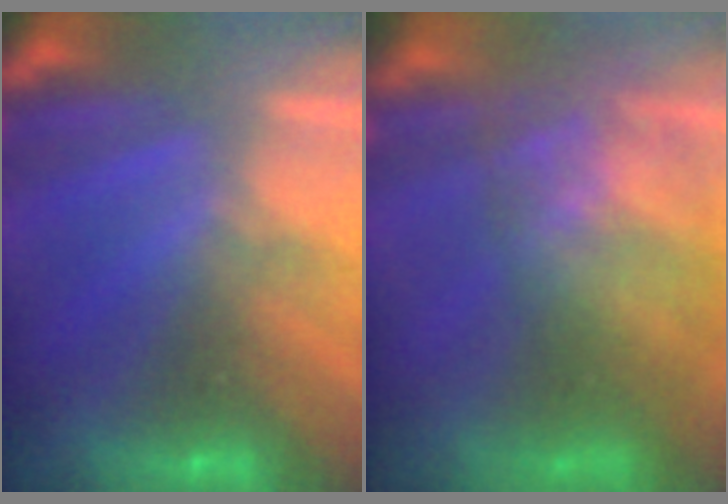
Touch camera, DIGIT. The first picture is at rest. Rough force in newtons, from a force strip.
{"total": 5.9}